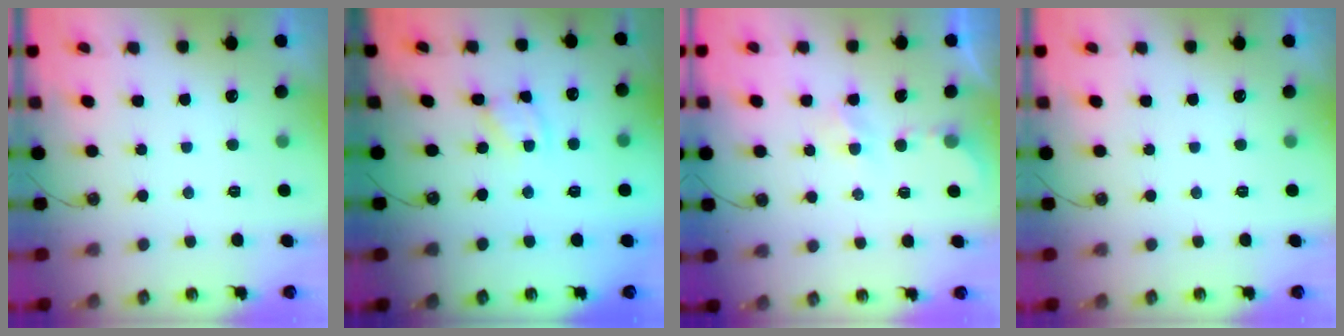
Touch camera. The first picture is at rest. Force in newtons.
{"total": 2.1, "press": 2.1, "slide": 0.3}
{"total": 3.1, "press": 3.0, "slide": 0.4}
{"total": 0.0}